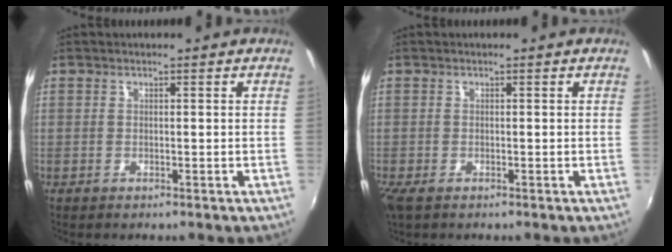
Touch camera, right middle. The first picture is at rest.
{"total": 2.1, "force": [-1.2, 0.9, 1.3], "torque": [-0.028, -0.010, -0.022]}